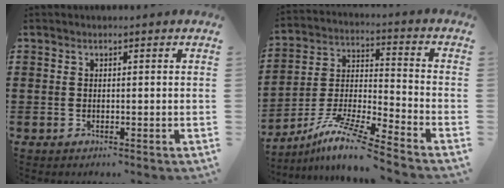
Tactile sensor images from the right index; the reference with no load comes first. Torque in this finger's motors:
{"motor_torque": [0.05, -0.21, 0.49, 0.09]}